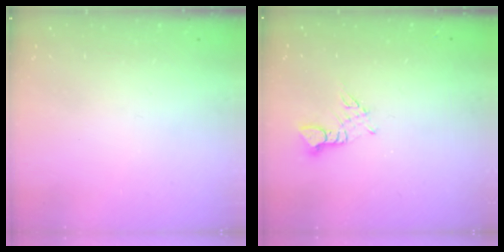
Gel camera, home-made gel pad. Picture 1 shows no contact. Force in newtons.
{"total": 2.9, "press": 2.9, "slide": 0.3}